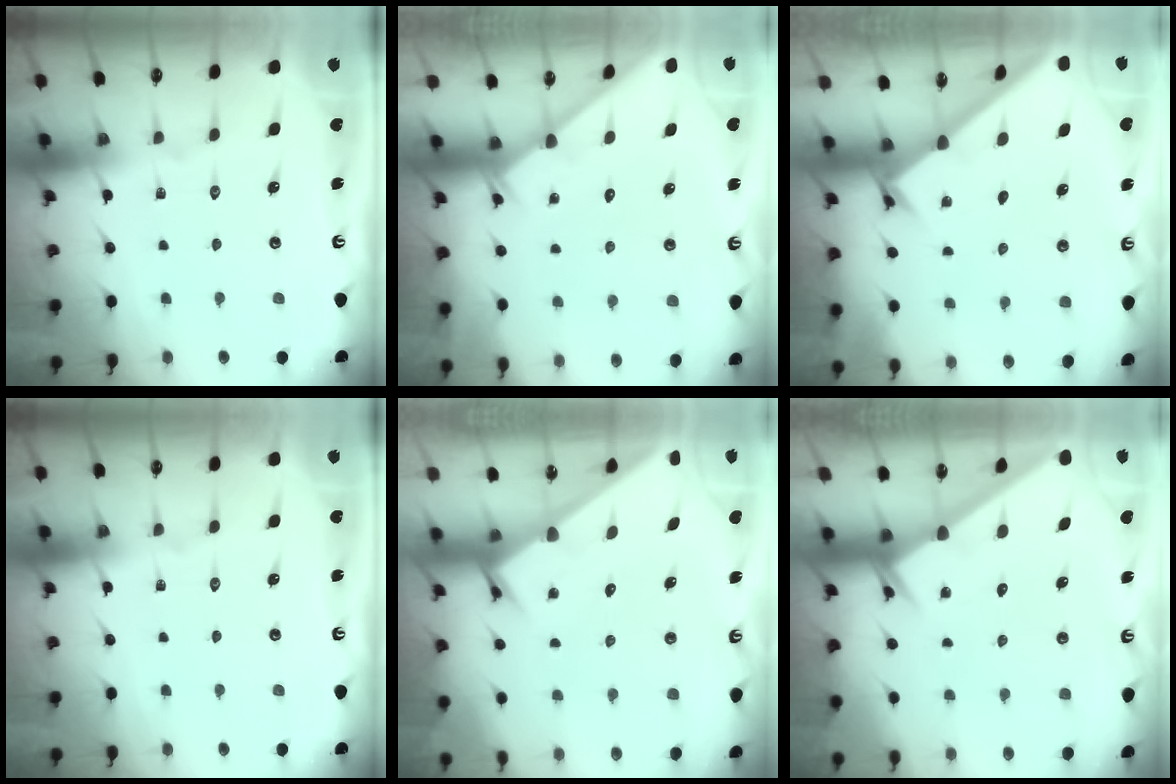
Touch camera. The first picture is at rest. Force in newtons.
{"total": 1.2, "press": 1.2, "slide": 0.0}
{"total": 1.7, "press": 1.7, "slide": 0.2}
{"total": 0.0}
{"total": 3.4, "press": 3.4, "slide": 0.1}
{"total": 2.5, "press": 2.5, "slide": 0.0}